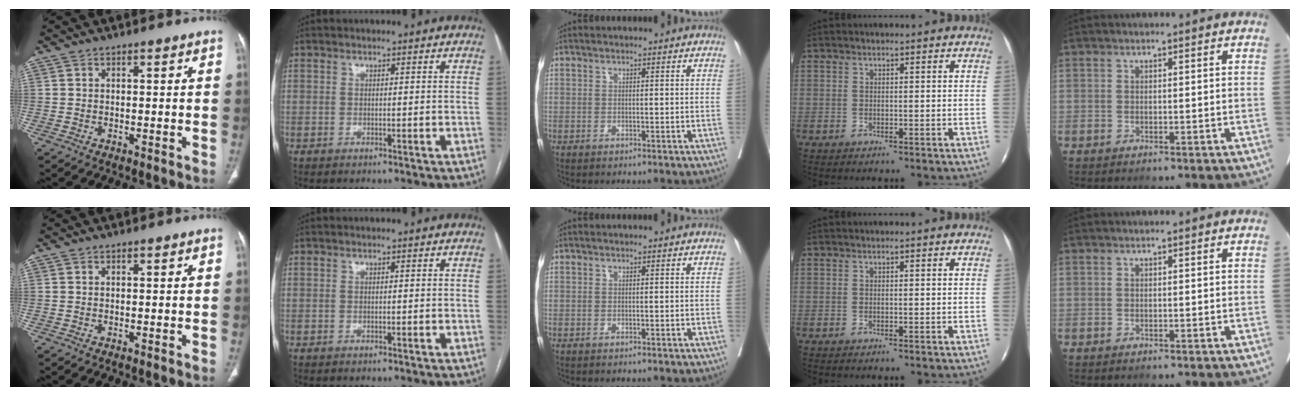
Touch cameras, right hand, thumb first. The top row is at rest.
{}